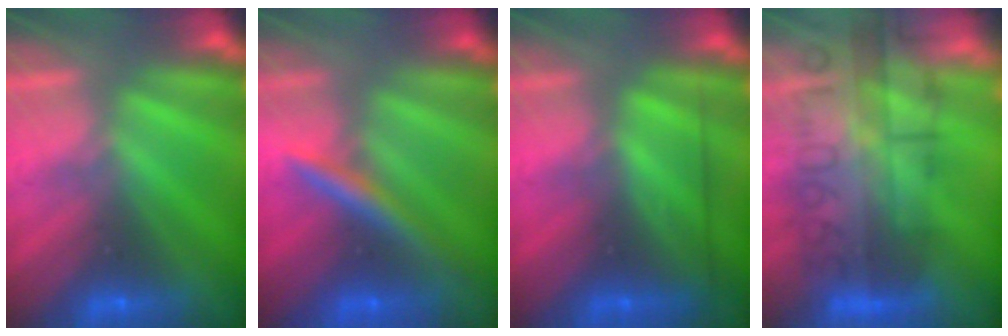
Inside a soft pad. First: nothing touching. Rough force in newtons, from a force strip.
{"total": 2.4}
{"total": 2.4}
{"total": 9.2}